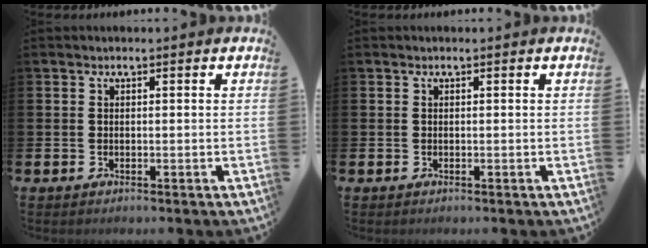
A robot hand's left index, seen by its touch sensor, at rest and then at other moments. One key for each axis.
{"total": 0.0}